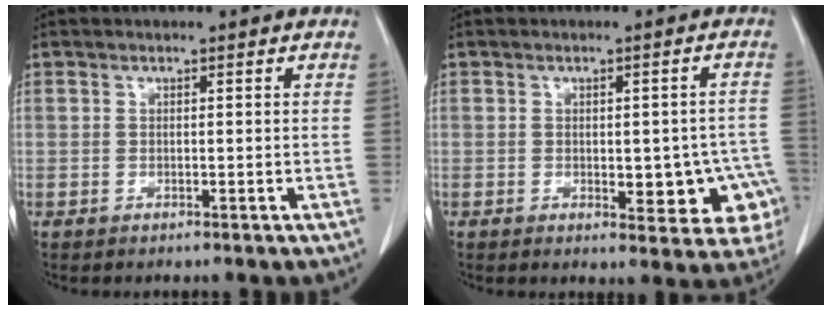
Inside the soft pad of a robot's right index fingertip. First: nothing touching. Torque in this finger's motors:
{"motor_torque": [0.23, -0.12, 0.14, 0.05]}